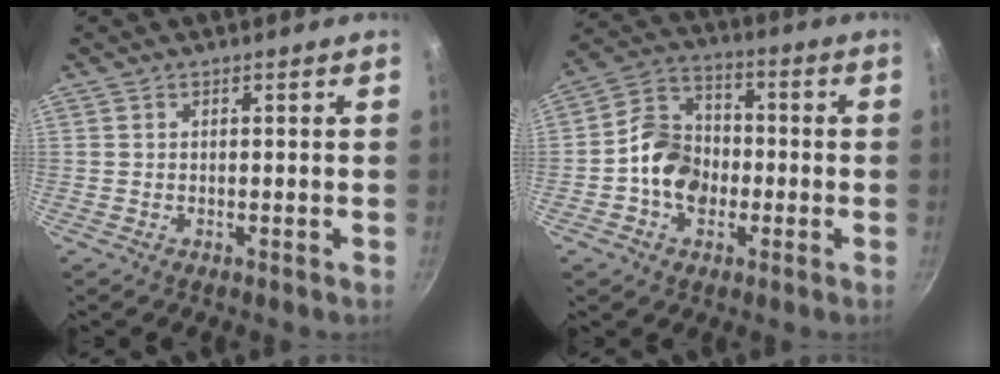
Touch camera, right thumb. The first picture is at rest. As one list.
[{"total": 11.0, "force": [-2.1, 8.7, 6.5], "torque": [-0.083, 0.031, -0.053]}]